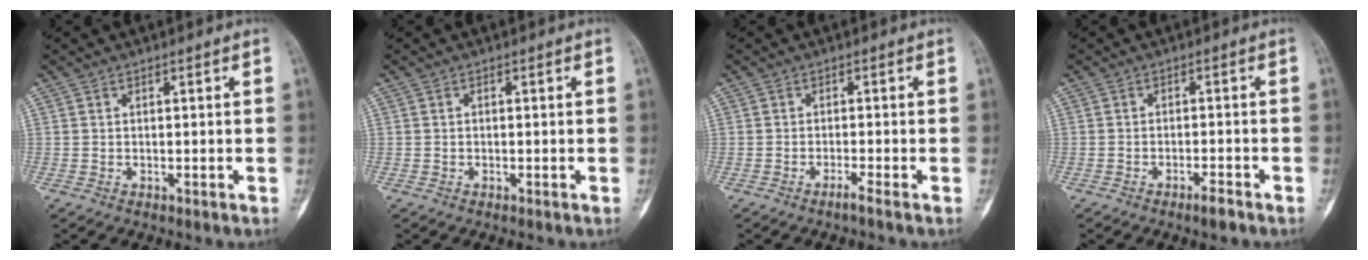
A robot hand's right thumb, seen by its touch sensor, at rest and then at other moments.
{"total": 0.0}
{"total": 1.4, "force": [-1.0, -0.4, 0.8], "torque": [-0.023, 0.002, -0.022]}
{"total": 2.6, "force": [-1.9, 0.4, 1.7], "torque": [-0.031, 0.009, -0.033]}